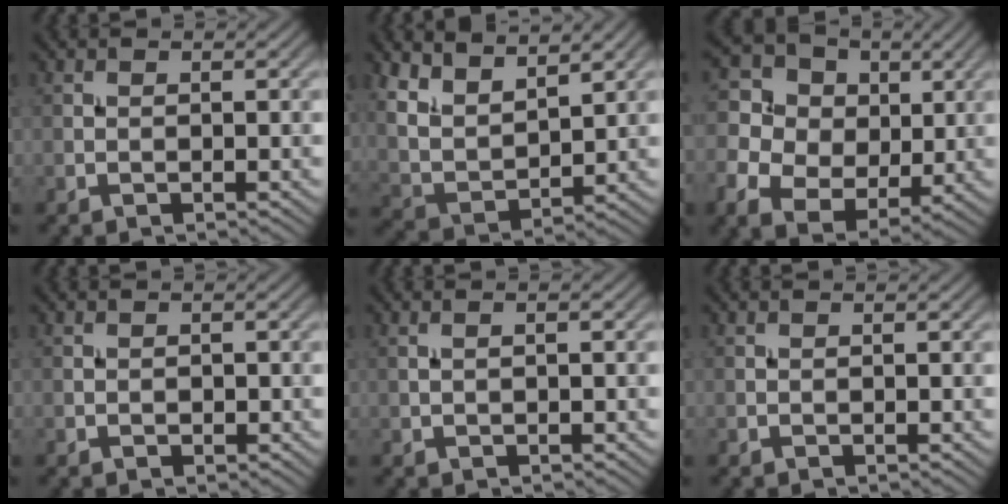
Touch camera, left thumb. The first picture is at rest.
{"total": 9.3, "force": [6.3, 3.5, 5.9], "torque": [-0.134, 0.000, 0.115]}
{"total": 10.5, "force": [1.5, 8.8, 5.5], "torque": [-0.172, 0.014, 0.023]}
{"total": 0.6, "force": [-0.2, 0.4, 0.3], "torque": [-0.001, -0.001, -0.003]}
{"total": 1.4, "force": [0.3, 0.2, 1.3], "torque": [-0.020, -0.006, 0.002]}
{"total": 0.0}